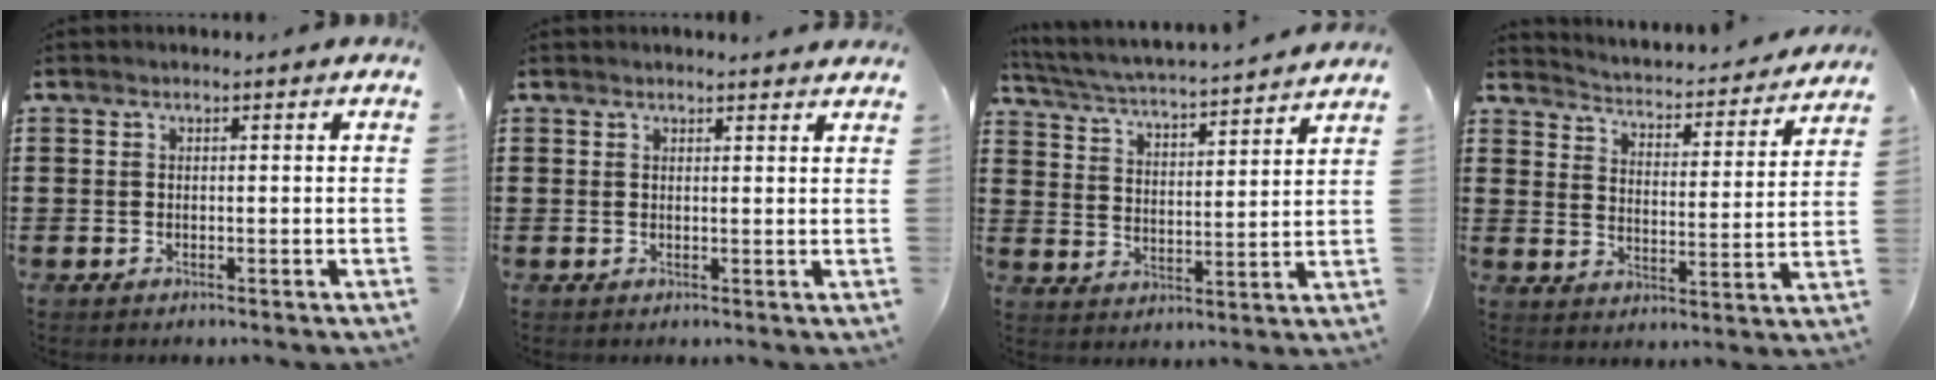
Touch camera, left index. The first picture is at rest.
{"total": 1.4, "force": [1.4, 0.0, 0.2], "torque": [0.001, -0.003, 0.025]}
{"total": 4.1, "force": [3.9, -0.6, 1.0], "torque": [-0.042, -0.037, 0.057]}
{"total": 2.6, "force": [2.6, -0.1, 0.1], "torque": [-0.022, -0.033, 0.034]}